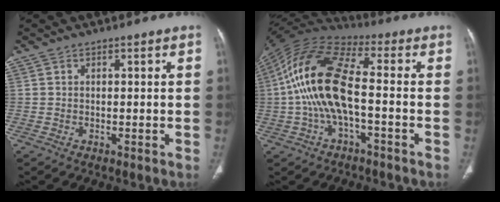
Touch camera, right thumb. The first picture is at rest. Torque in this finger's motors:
{"motor_torque": [1.22, 3.79, 2.55, -0.14, 0.42]}